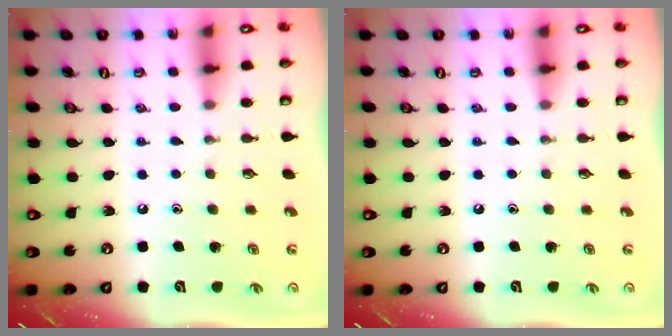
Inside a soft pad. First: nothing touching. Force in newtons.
{"total": 0.0}